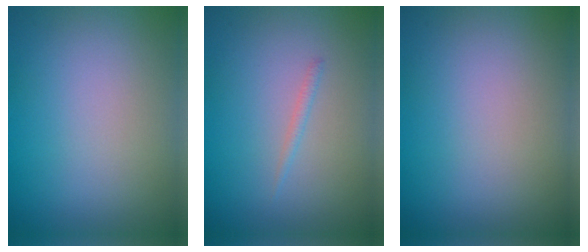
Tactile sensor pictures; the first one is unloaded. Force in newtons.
{"total": 0.7, "press": 0.7, "slide": 0.0}
{"total": 0.0}